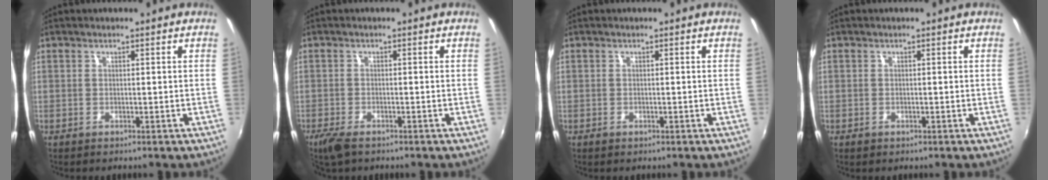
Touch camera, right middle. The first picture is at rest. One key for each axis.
{"total": 4.0, "fx": -3.0, "fy": 1.4, "fz": 2.3, "tx": -0.060, "ty": -0.014, "tz": -0.059}
{"total": 0.6, "fx": -0.4, "fy": 0.4, "fz": 0.2, "tx": -0.003, "ty": -0.004, "tz": -0.008}
{"total": 0.8, "fx": -0.5, "fy": 0.6, "fz": 0.3, "tx": -0.006, "ty": -0.004, "tz": -0.009}